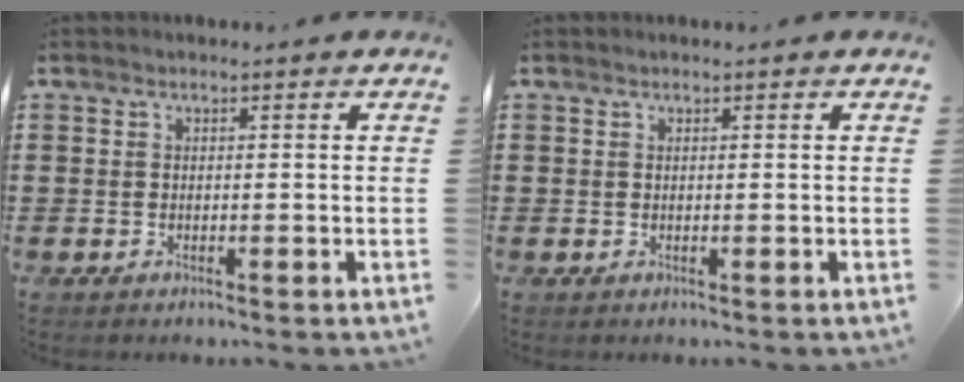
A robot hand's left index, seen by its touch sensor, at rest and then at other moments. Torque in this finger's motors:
{"motor_torque": [-0.67, 0.31, -1.05, -0.21]}